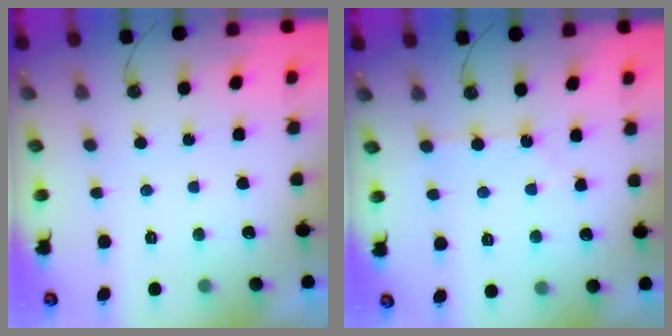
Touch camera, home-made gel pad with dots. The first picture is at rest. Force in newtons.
{"total": 4.9, "press": 4.8, "slide": 0.8}